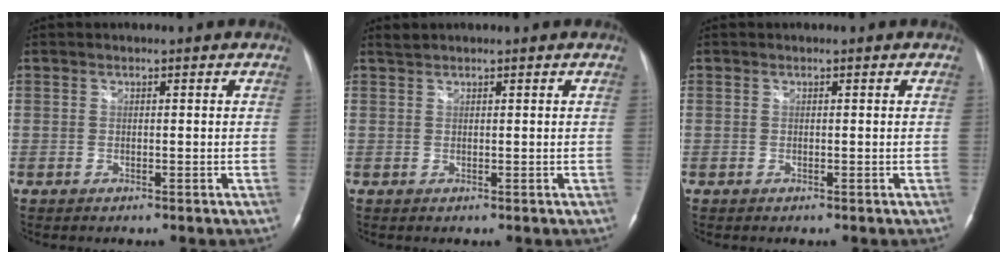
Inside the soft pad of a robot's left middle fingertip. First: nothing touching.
{"total": 0.9, "force": [0.9, -0.1, 0.0], "torque": [-0.008, 0.007, 0.023]}
{"total": 0.0}